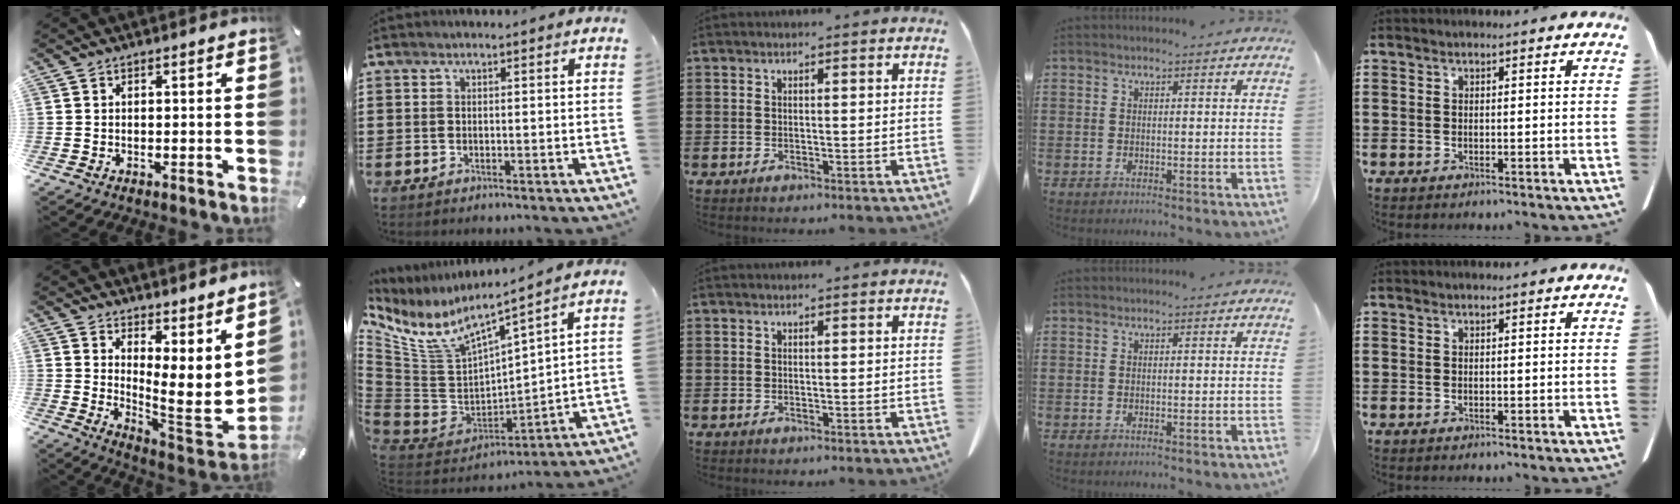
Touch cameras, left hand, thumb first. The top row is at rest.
{"thumb": {"total": 10.1, "force": [2.6, 3.4, 9.1], "torque": [-0.112, -0.070, 0.053]}, "index": {"total": 7.0, "force": [5.1, 1.9, 4.4], "torque": [-0.118, -0.046, 0.084]}}